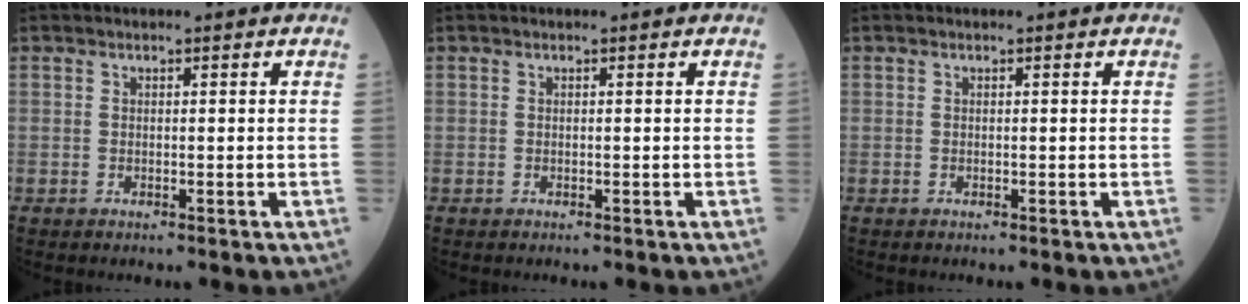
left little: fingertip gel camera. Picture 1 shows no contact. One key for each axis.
{"total": 0.0}
{"total": 0.0}